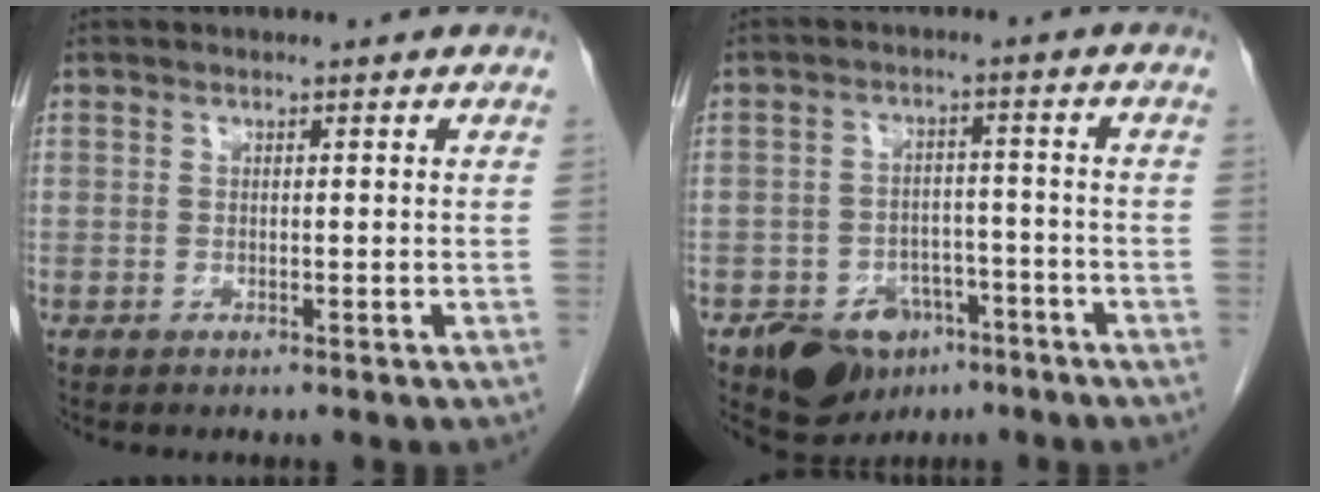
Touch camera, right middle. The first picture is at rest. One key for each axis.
{"total": 9.0, "fx": -5.6, "fy": 5.9, "fz": 3.7, "tx": -0.056, "ty": 0.010, "tz": -0.082}